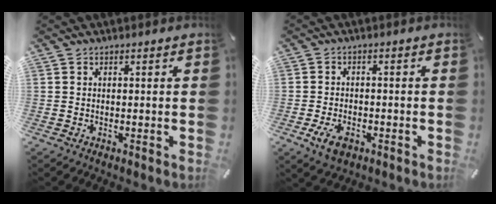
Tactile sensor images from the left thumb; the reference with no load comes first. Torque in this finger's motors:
{"motor_torque": [0.53, 1.83, 0.65, 0.53, 0.04]}